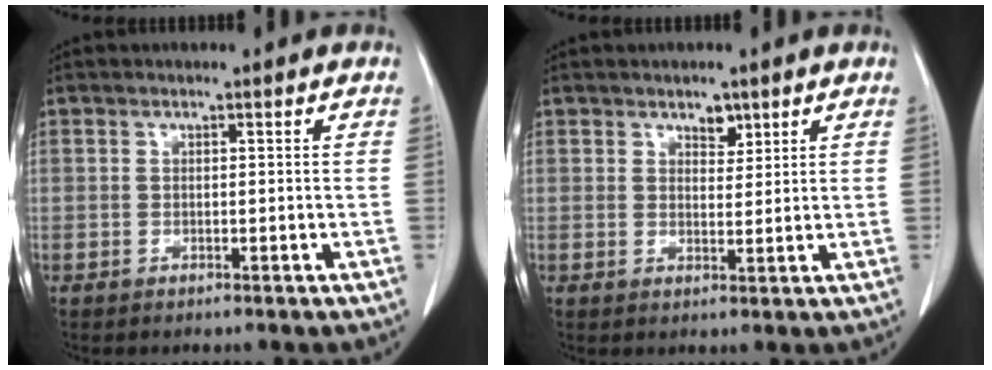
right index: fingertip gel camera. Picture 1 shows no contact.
{"total": 2.4, "force": [1.7, 1.3, 1.1], "torque": [-0.015, -0.004, 0.028]}